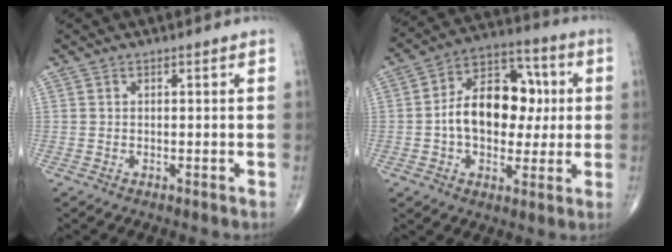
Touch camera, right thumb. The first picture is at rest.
{"total": 16.3, "force": [0.5, 10.9, 12.1], "torque": [-0.152, 0.032, 0.003]}